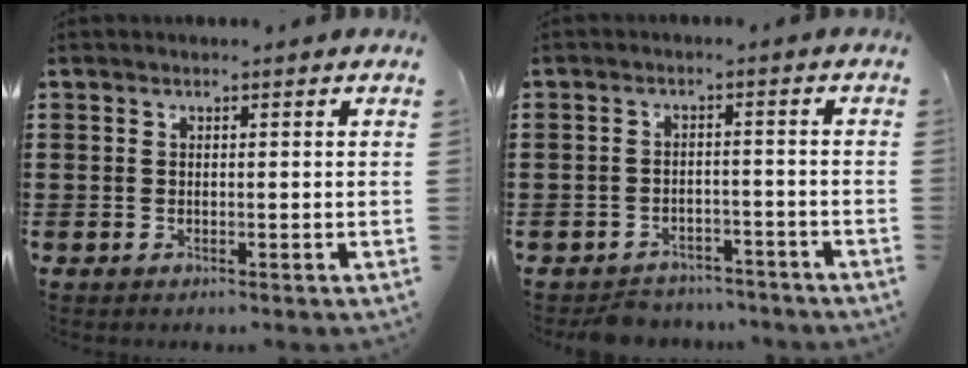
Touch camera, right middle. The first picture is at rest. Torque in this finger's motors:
{"motor_torque": [0.01, 0.05, 0.01, -0.04]}